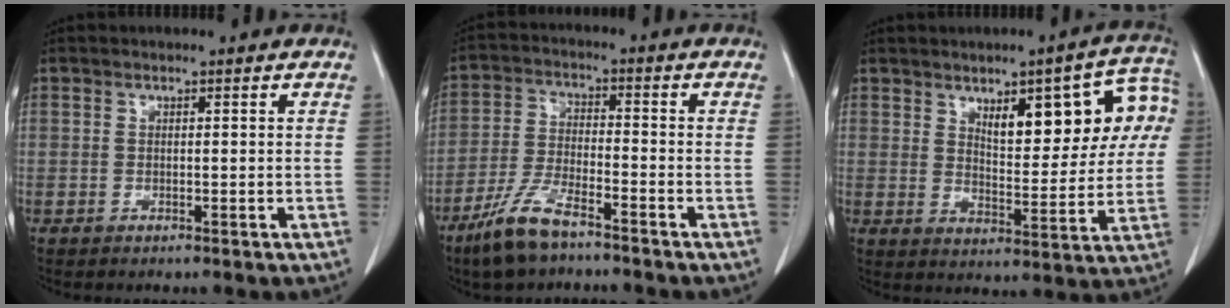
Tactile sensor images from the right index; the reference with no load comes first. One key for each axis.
{"total": 8.4, "fx": -6.2, "fy": 1.9, "fz": 5.4, "tx": -0.121, "ty": -0.015, "tz": -0.120}
{"total": 14.1, "fx": 5.1, "fy": 4.7, "fz": 12.3, "tx": -0.155, "ty": 0.024, "tz": 0.073}